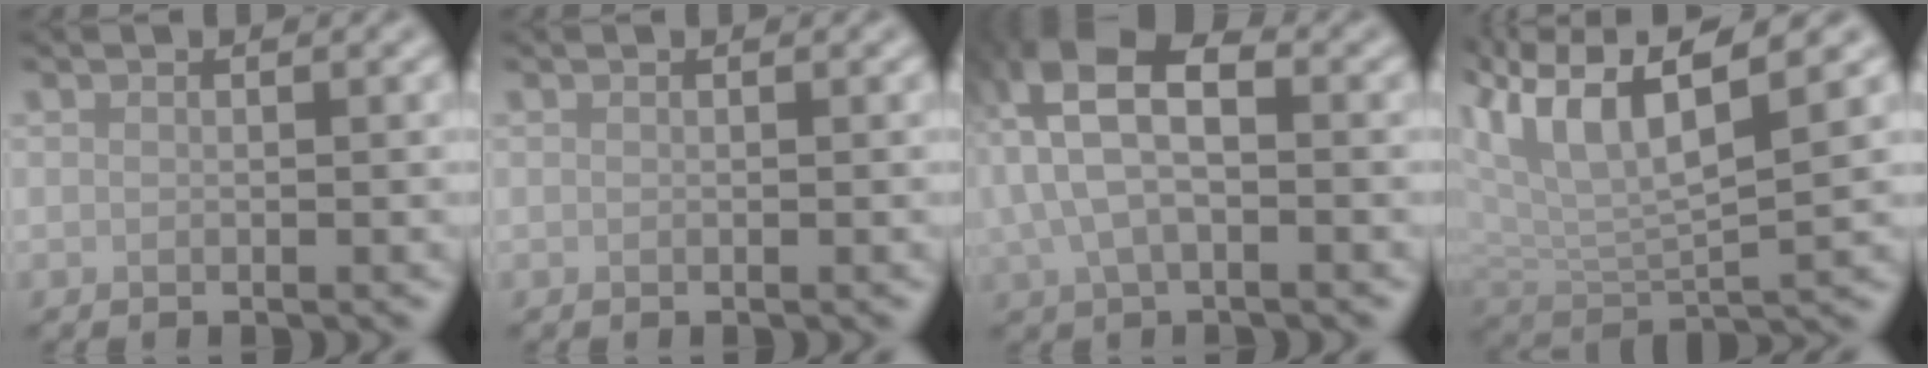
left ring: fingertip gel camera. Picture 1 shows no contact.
{"total": 0.0}
{"total": 8.8, "force": [2.0, 5.0, 6.9], "torque": [-0.156, 0.014, 0.036]}
{"total": 8.5, "force": [4.1, 2.9, 6.8], "torque": [-0.144, 0.007, 0.075]}